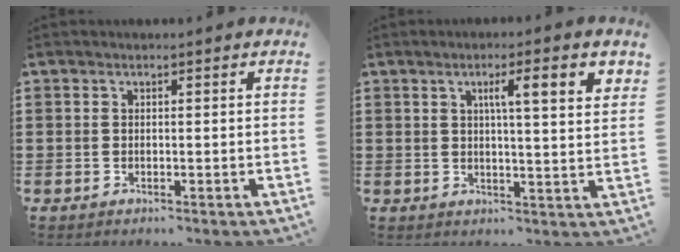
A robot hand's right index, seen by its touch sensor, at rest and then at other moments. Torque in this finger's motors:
{"motor_torque": [0.37, 0.07, 0.45, 0.06]}